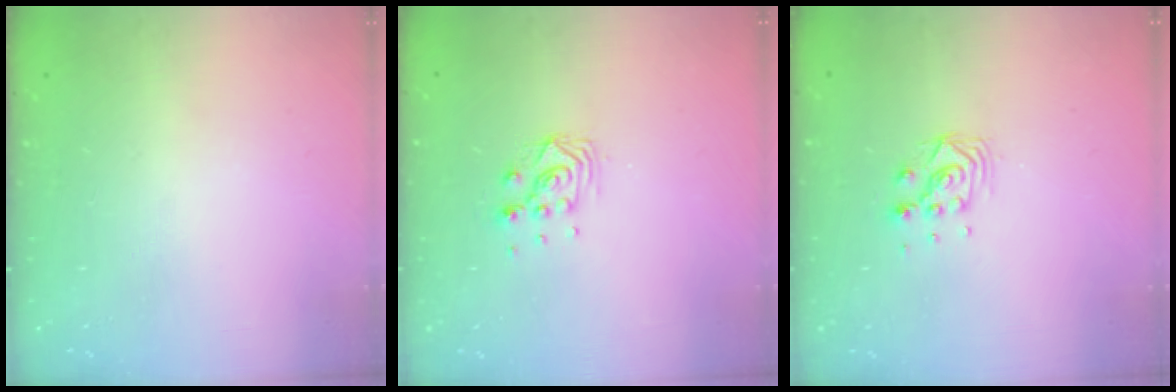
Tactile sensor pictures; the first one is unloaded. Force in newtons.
{"total": 6.6, "press": 6.6, "slide": 0.4}
{"total": 6.8, "press": 6.8, "slide": 0.4}